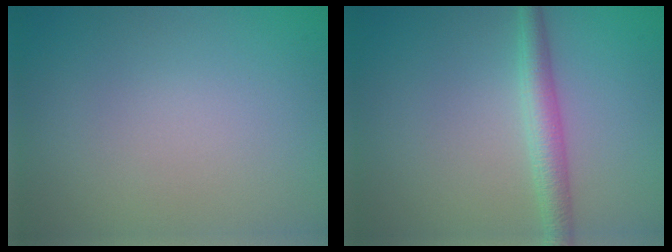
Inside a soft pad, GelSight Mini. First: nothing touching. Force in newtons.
{"total": 2.6, "press": 2.6, "slide": 0.0}